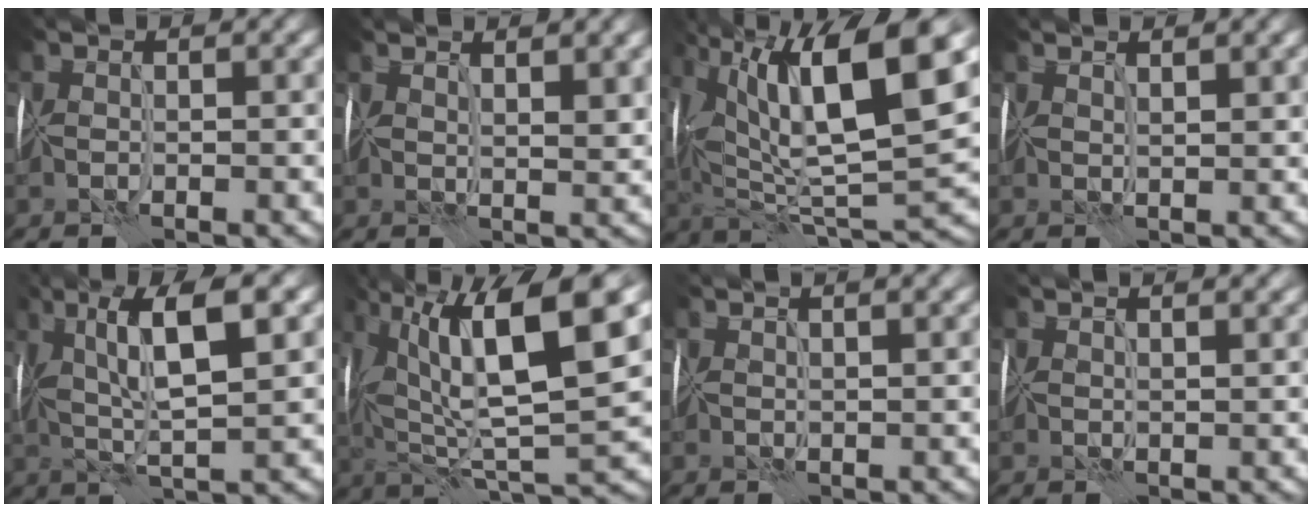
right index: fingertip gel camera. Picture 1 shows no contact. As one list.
[{"total": 3.8, "force": [2.6, 0.9, 2.6], "torque": [-0.033, 0.005, 0.049]}, {"total": 12.9, "force": [5.9, 3.5, 10.9], "torque": [-0.201, 0.021, 0.106]}, {"total": 2.2, "force": [2.0, 0.1, 1.0], "torque": [-0.009, 0.009, 0.038]}, {"total": 6.2, "force": [2.8, 0.8, 5.5], "torque": [-0.091, 0.021, 0.048]}, {"total": 11.6, "force": [5.2, 2.8, 10.0], "torque": [-0.179, 0.021, 0.100]}, {"total": 3.9, "force": [2.8, 1.2, 2.4], "torque": [-0.018, 0.022, 0.036]}, {"total": 3.7, "force": [2.9, 1.1, 2.0], "torque": [-0.013, 0.016, 0.037]}]